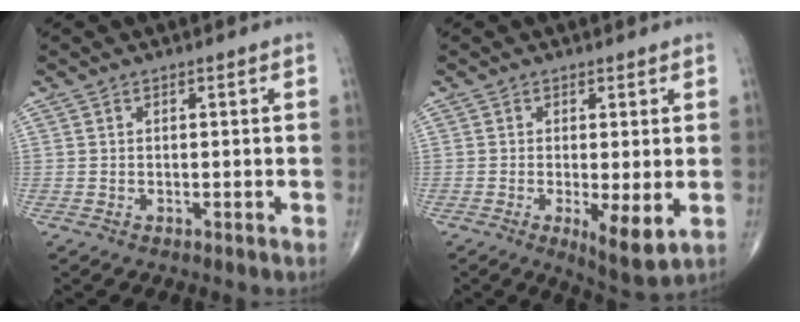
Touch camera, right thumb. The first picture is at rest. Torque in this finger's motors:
{"motor_torque": [0.51, 1.47, 0.02, -0.11, 0.19]}